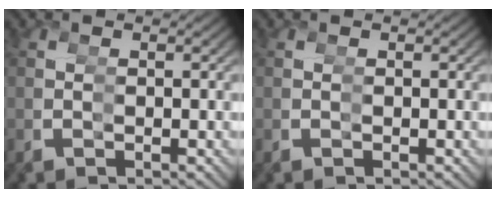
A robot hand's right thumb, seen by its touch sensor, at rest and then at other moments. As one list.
[{"total": 0.0}]